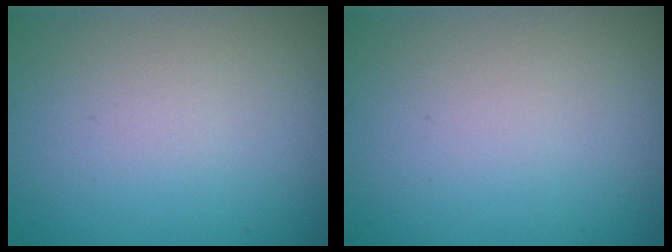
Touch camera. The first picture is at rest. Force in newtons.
{"total": 0.0}